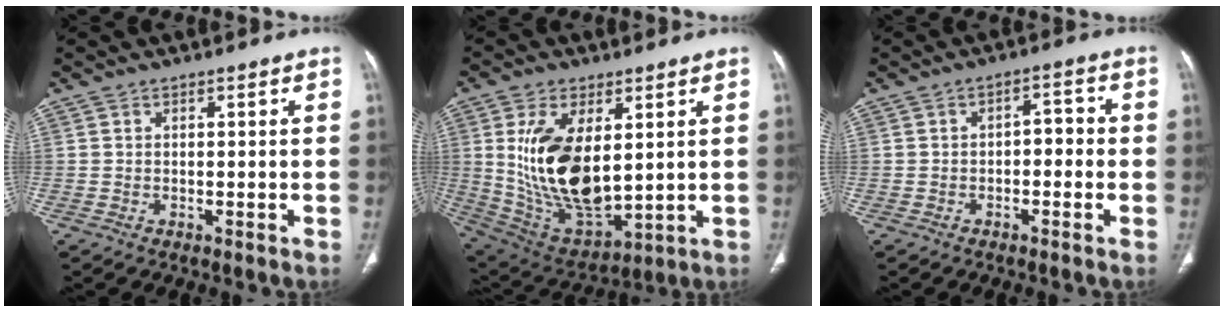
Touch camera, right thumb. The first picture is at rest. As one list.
[{"total": 18.5, "force": [3.1, 9.4, 15.6], "torque": [-0.283, -0.024, 0.080]}, {"total": 3.7, "force": [-0.8, 2.2, 2.8], "torque": [-0.021, 0.020, -0.018]}]